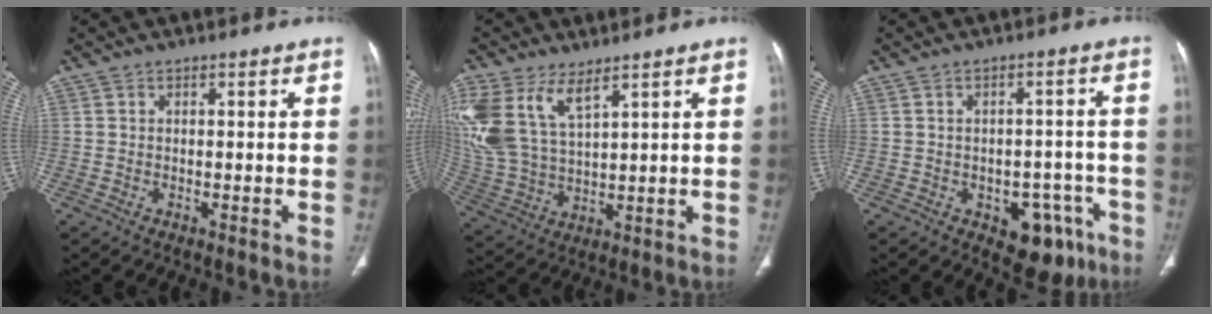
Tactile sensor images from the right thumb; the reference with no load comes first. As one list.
[{"total": 13.9, "force": [7.3, 6.5, 9.8], "torque": [-0.219, -0.017, 0.160]}, {"total": 9.7, "force": [-4.8, 6.0, 5.8], "torque": [-0.034, 0.030, -0.054]}]